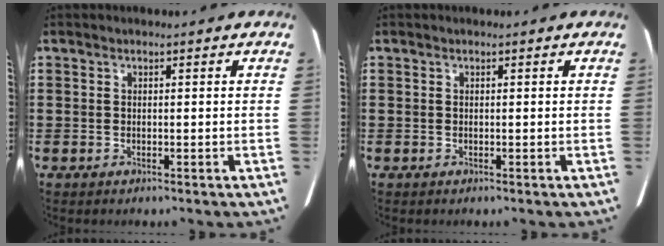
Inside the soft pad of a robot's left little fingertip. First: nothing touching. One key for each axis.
{"total": 0.0}